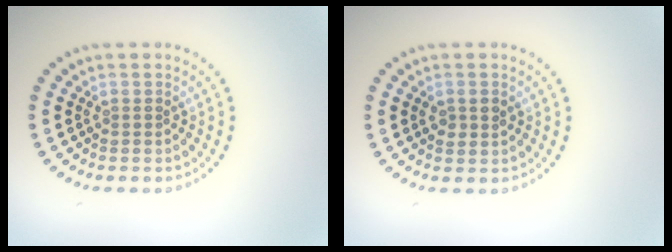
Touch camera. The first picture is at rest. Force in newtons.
{"total": 1.5, "press": 1.5, "slide": 0.1}